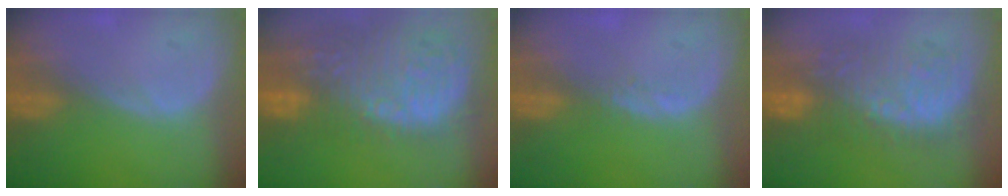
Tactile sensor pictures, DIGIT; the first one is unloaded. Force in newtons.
{"total": 15.5, "press": 12.7, "slide": 8.9}
{"total": 0.9, "press": 0.8, "slide": 0.4}
{"total": 9.2, "press": 9.2, "slide": 0.3}